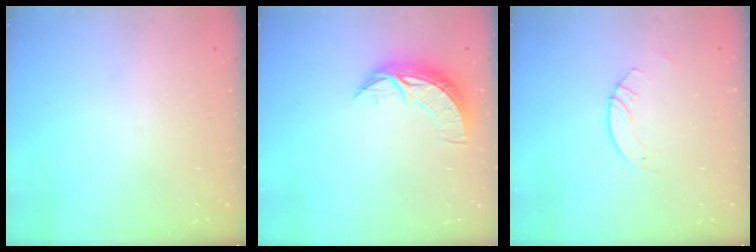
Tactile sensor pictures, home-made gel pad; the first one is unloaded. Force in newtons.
{"total": 8.5, "press": 8.4, "slide": 0.6}
{"total": 3.0, "press": 3.0, "slide": 0.3}